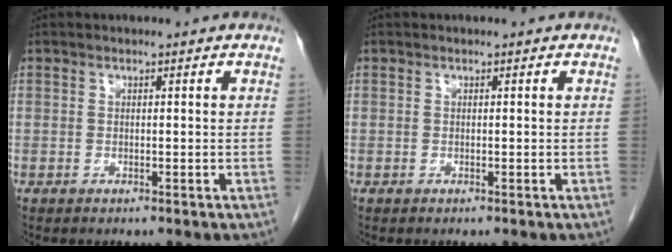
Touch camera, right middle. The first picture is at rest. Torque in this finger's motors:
{"motor_torque": [0.00, 0.00, 0.00, 0.00]}